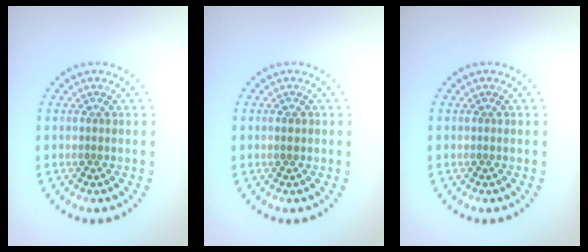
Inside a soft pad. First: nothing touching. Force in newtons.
{"total": 0.9, "press": 0.9, "slide": 0.1}
{"total": 0.0}